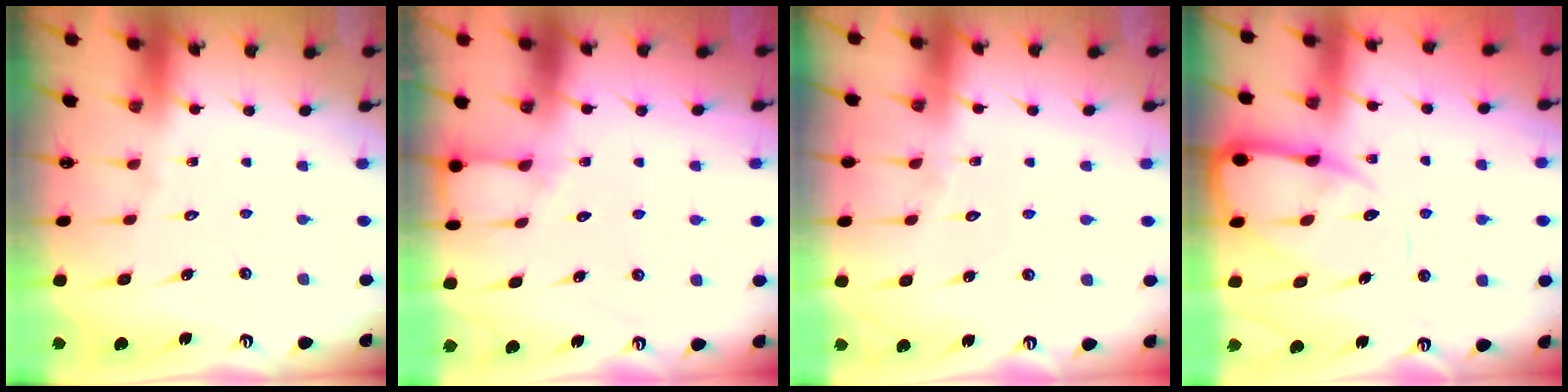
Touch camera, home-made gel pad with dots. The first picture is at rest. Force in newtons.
{"total": 4.8, "press": 4.8, "slide": 0.4}
{"total": 3.2, "press": 3.2, "slide": 0.4}
{"total": 11.8, "press": 11.7, "slide": 1.2}